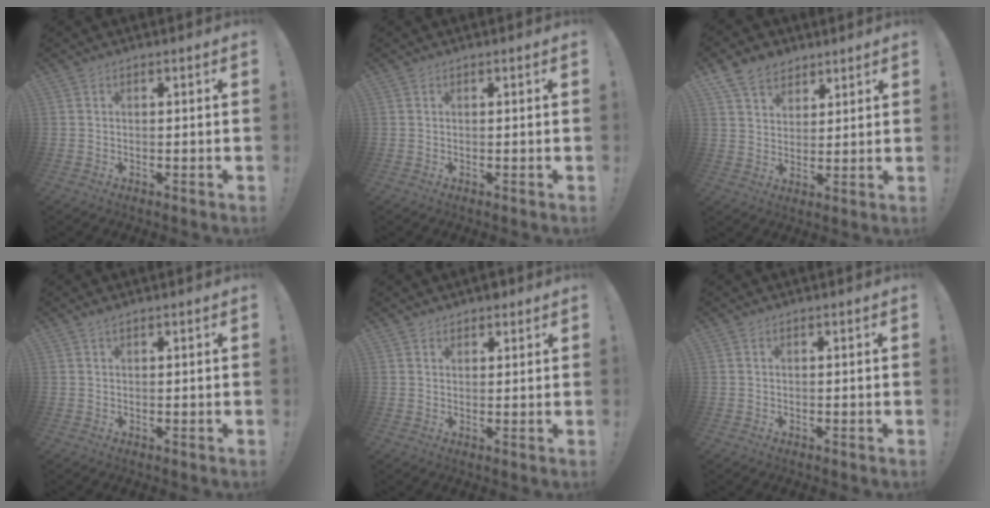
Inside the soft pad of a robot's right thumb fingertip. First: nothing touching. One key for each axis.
{"total": 0.0}
{"total": 9.0, "fx": 6.1, "fy": 6.2, "fz": 2.5, "tx": -0.045, "ty": -0.033, "tz": 0.121}
{"total": 1.0, "fx": 0.8, "fy": 0.1, "fz": 0.6, "tx": -0.011, "ty": 0.001, "tz": 0.014}
{"total": 2.4, "fx": 2.0, "fy": 1.2, "fz": 0.3, "tx": 0.013, "ty": -0.014, "tz": 0.036}
{"total": 0.0}